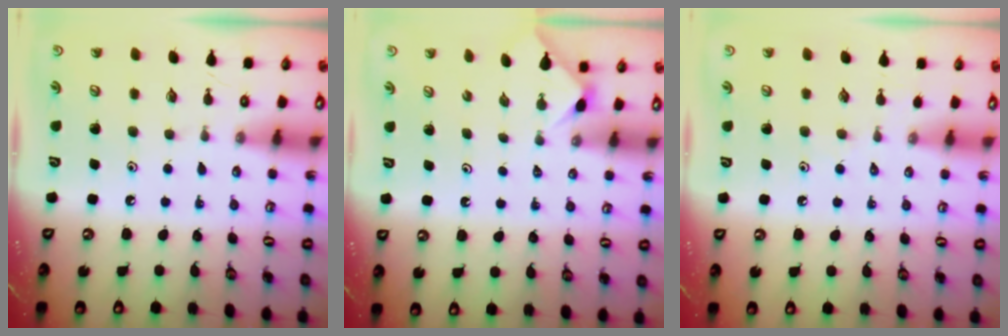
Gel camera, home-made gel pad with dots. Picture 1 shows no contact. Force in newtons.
{"total": 2.1, "press": 2.1, "slide": 0.4}
{"total": 2.3, "press": 2.3, "slide": 0.4}